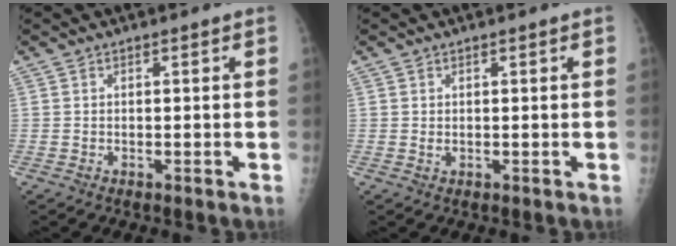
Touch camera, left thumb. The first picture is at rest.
{"total": 0.9, "force": [0.5, 0.4, 0.7], "torque": [-0.011, 0.000, 0.012]}